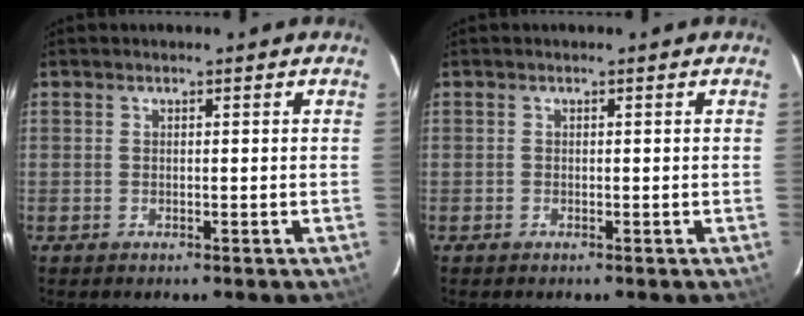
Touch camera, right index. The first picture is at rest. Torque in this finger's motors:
{"motor_torque": [0.03, -0.03, 0.04, 0.00]}